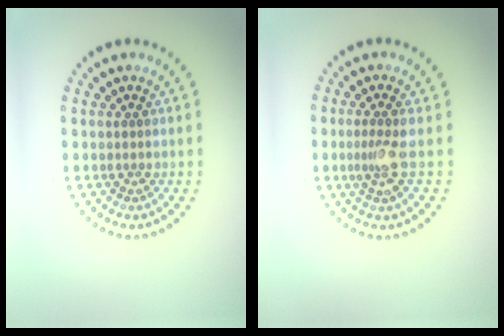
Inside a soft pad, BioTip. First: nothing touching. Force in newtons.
{"total": 2.1, "press": 1.6, "slide": 1.3}